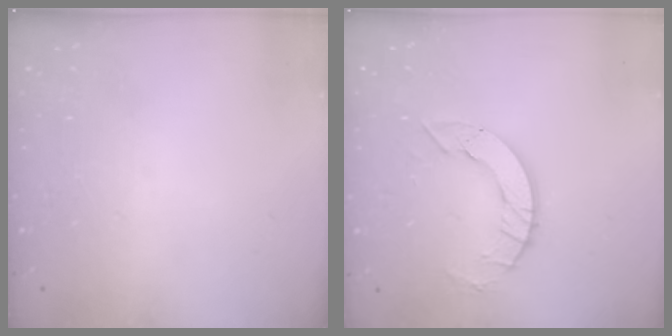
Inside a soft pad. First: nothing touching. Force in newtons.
{"total": 7.1, "press": 7.0, "slide": 0.7}